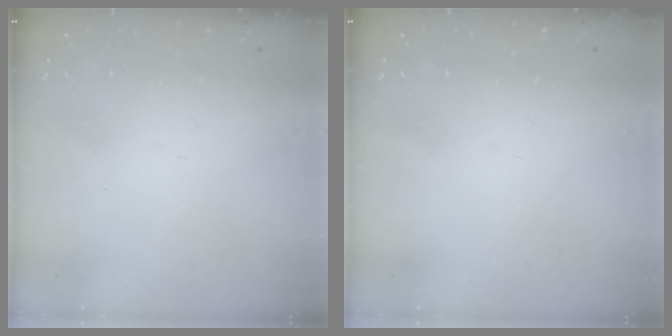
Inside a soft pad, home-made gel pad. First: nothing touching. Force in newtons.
{"total": 0.0}